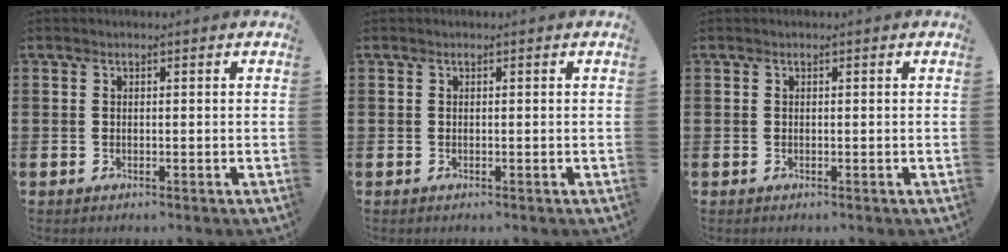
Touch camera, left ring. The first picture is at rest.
{"total": 0.0}
{"total": 0.0}